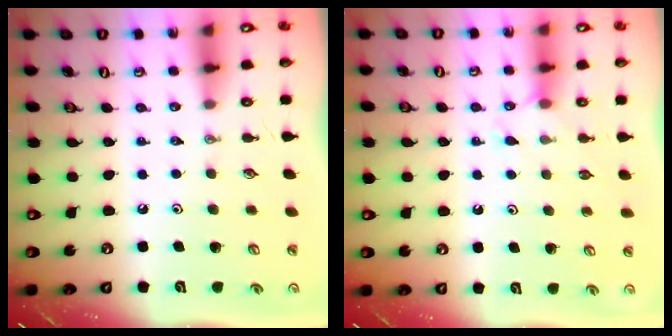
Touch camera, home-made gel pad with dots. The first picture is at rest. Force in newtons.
{"total": 5.2, "press": 5.2, "slide": 0.6}